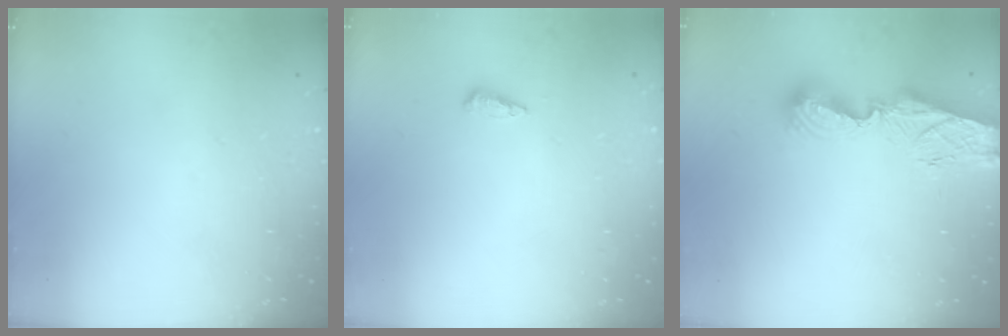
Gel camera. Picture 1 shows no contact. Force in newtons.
{"total": 6.1, "press": 6.0, "slide": 1.0}
{"total": 9.2, "press": 9.2, "slide": 1.1}